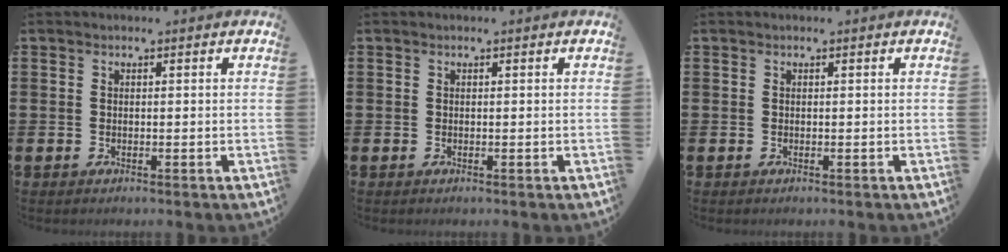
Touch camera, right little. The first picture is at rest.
{"total": 0.0}
{"total": 0.0}